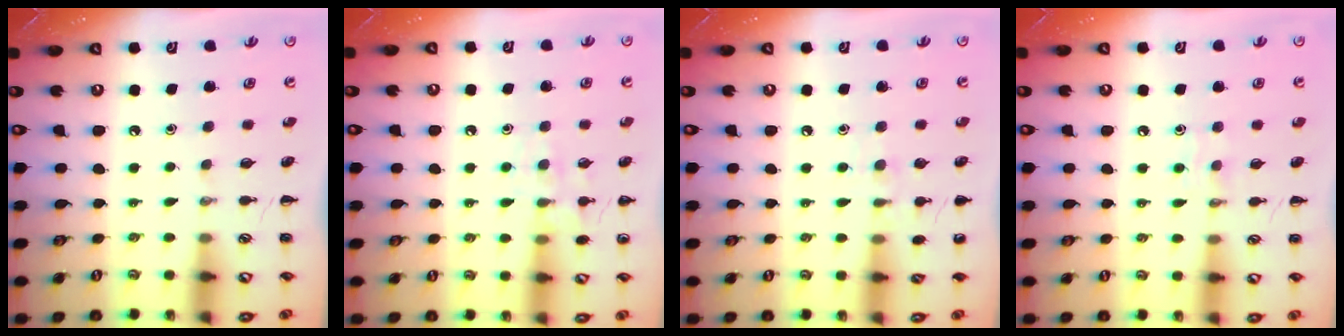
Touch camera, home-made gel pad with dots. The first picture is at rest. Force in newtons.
{"total": 8.0, "press": 8.0, "slide": 0.8}
{"total": 6.7, "press": 6.5, "slide": 1.7}
{"total": 4.3, "press": 4.1, "slide": 1.2}